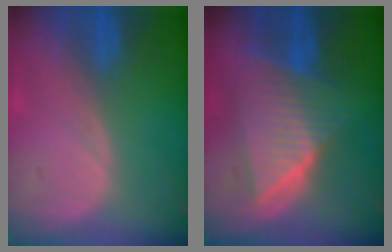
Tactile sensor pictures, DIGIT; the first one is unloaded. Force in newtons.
{"total": 8.8, "press": 8.8, "slide": 0.5}